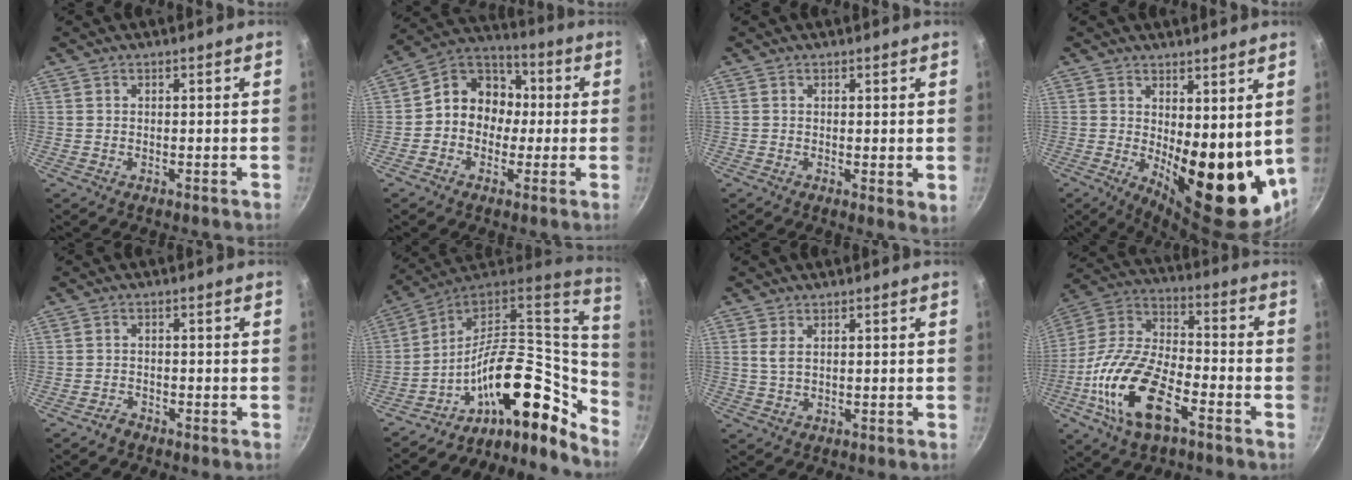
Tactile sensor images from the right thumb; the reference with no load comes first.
{"total": 11.3, "force": [-0.3, 9.8, 5.6], "torque": [-0.041, 0.039, -0.030]}
{"total": 2.5, "force": [0.7, 0.9, 2.2], "torque": [-0.026, -0.009, 0.010]}
{"total": 17.0, "force": [1.5, 7.2, 15.3], "torque": [-0.159, -0.040, 0.040]}
{"total": 1.5, "force": [-1.3, 0.6, 0.2], "torque": [0.001, 0.016, -0.022]}
{"total": 20.9, "force": [-9.6, 11.3, 14.6], "torque": [-0.165, 0.069, -0.170]}
{"total": 2.4, "force": [0.7, 1.2, 1.9], "torque": [-0.037, -0.003, 0.016]}
{"total": 20.2, "force": [-8.3, 9.6, 15.8], "torque": [-0.293, 0.037, -0.173]}